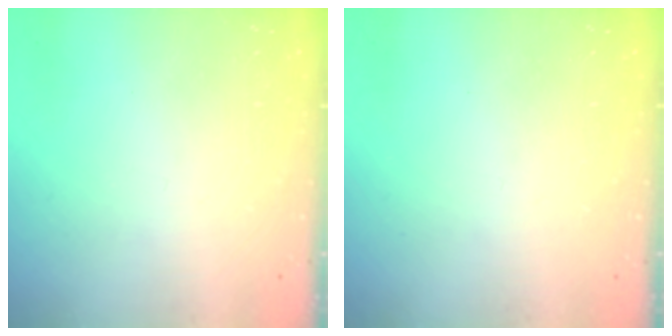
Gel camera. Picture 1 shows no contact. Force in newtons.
{"total": 0.0}